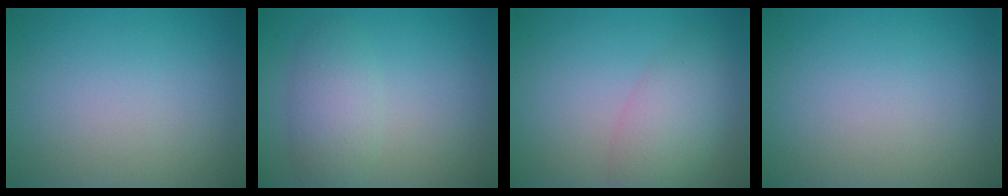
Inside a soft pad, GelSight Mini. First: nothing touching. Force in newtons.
{"total": 3.2, "press": 3.2, "slide": 0.2}
{"total": 4.0, "press": 4.0, "slide": 0.2}
{"total": 0.0}